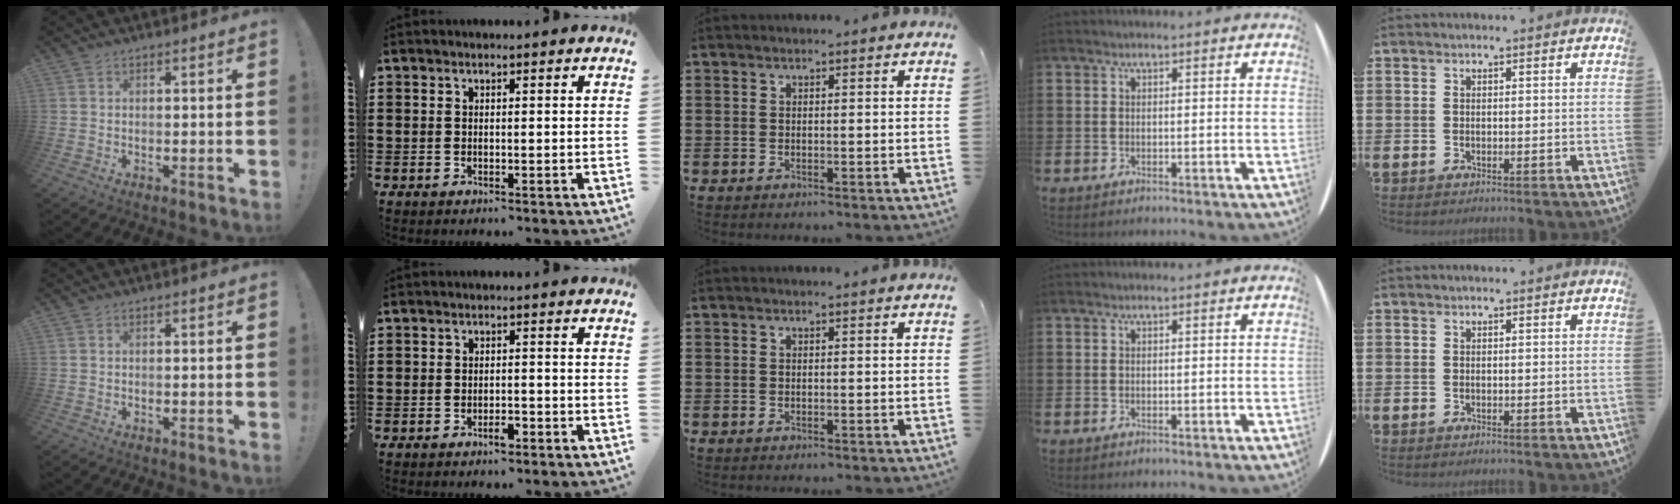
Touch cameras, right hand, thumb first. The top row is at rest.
{"index": {"total": 2.1, "force": [-1.4, 0.9, 1.2], "torque": [-0.026, 0.001, -0.027]}}